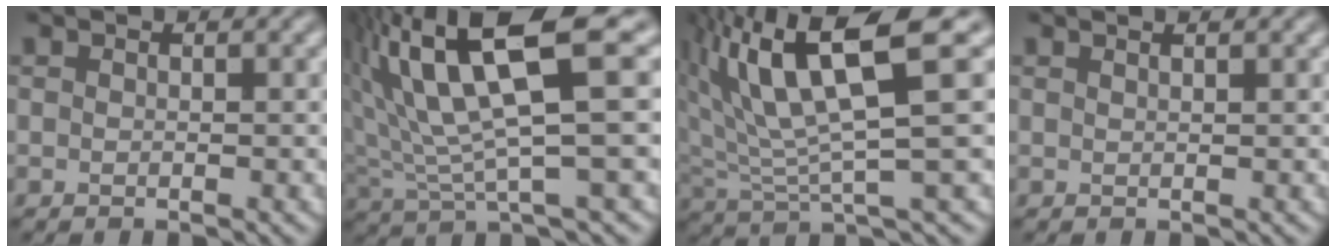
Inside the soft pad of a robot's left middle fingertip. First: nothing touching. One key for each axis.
{"total": 11.7, "fx": 4.4, "fy": 3.0, "fz": 10.4, "tx": -0.209, "ty": 0.018, "tz": 0.088}
{"total": 10.1, "fx": 3.8, "fy": 2.6, "fz": 9.1, "tx": -0.179, "ty": 0.014, "tz": 0.079}
{"total": 2.0, "fx": 1.4, "fy": 0.9, "fz": 1.2, "tx": 0.004, "ty": 0.015, "tz": -0.009}